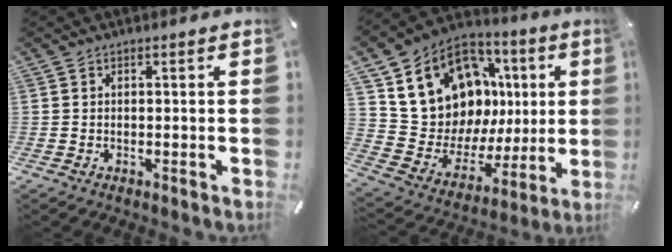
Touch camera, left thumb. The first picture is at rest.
{"total": 17.0, "force": [8.2, 13.5, 6.4], "torque": [-0.107, -0.066, 0.177]}